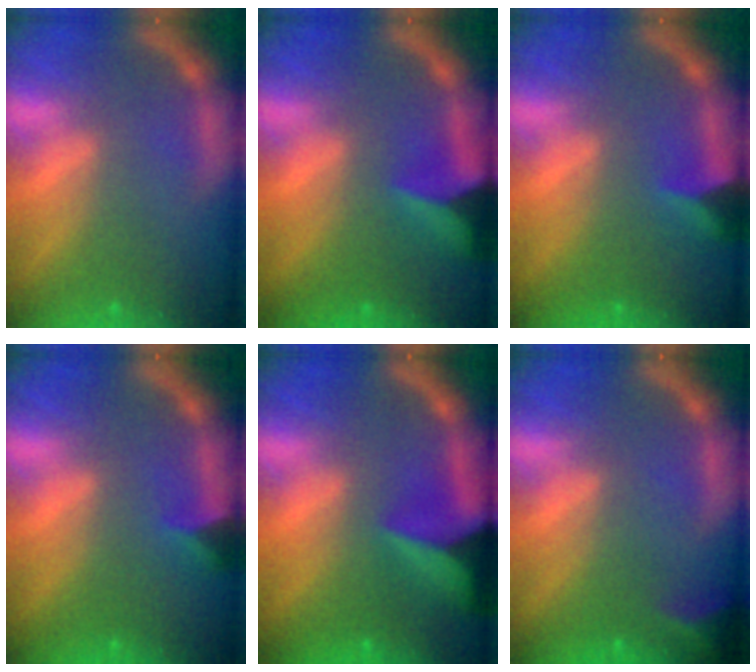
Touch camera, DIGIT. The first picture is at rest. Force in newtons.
{"total": 6.0}
{"total": 2.9}
{"total": 1.9}
{"total": 9.4}
{"total": 2.9}